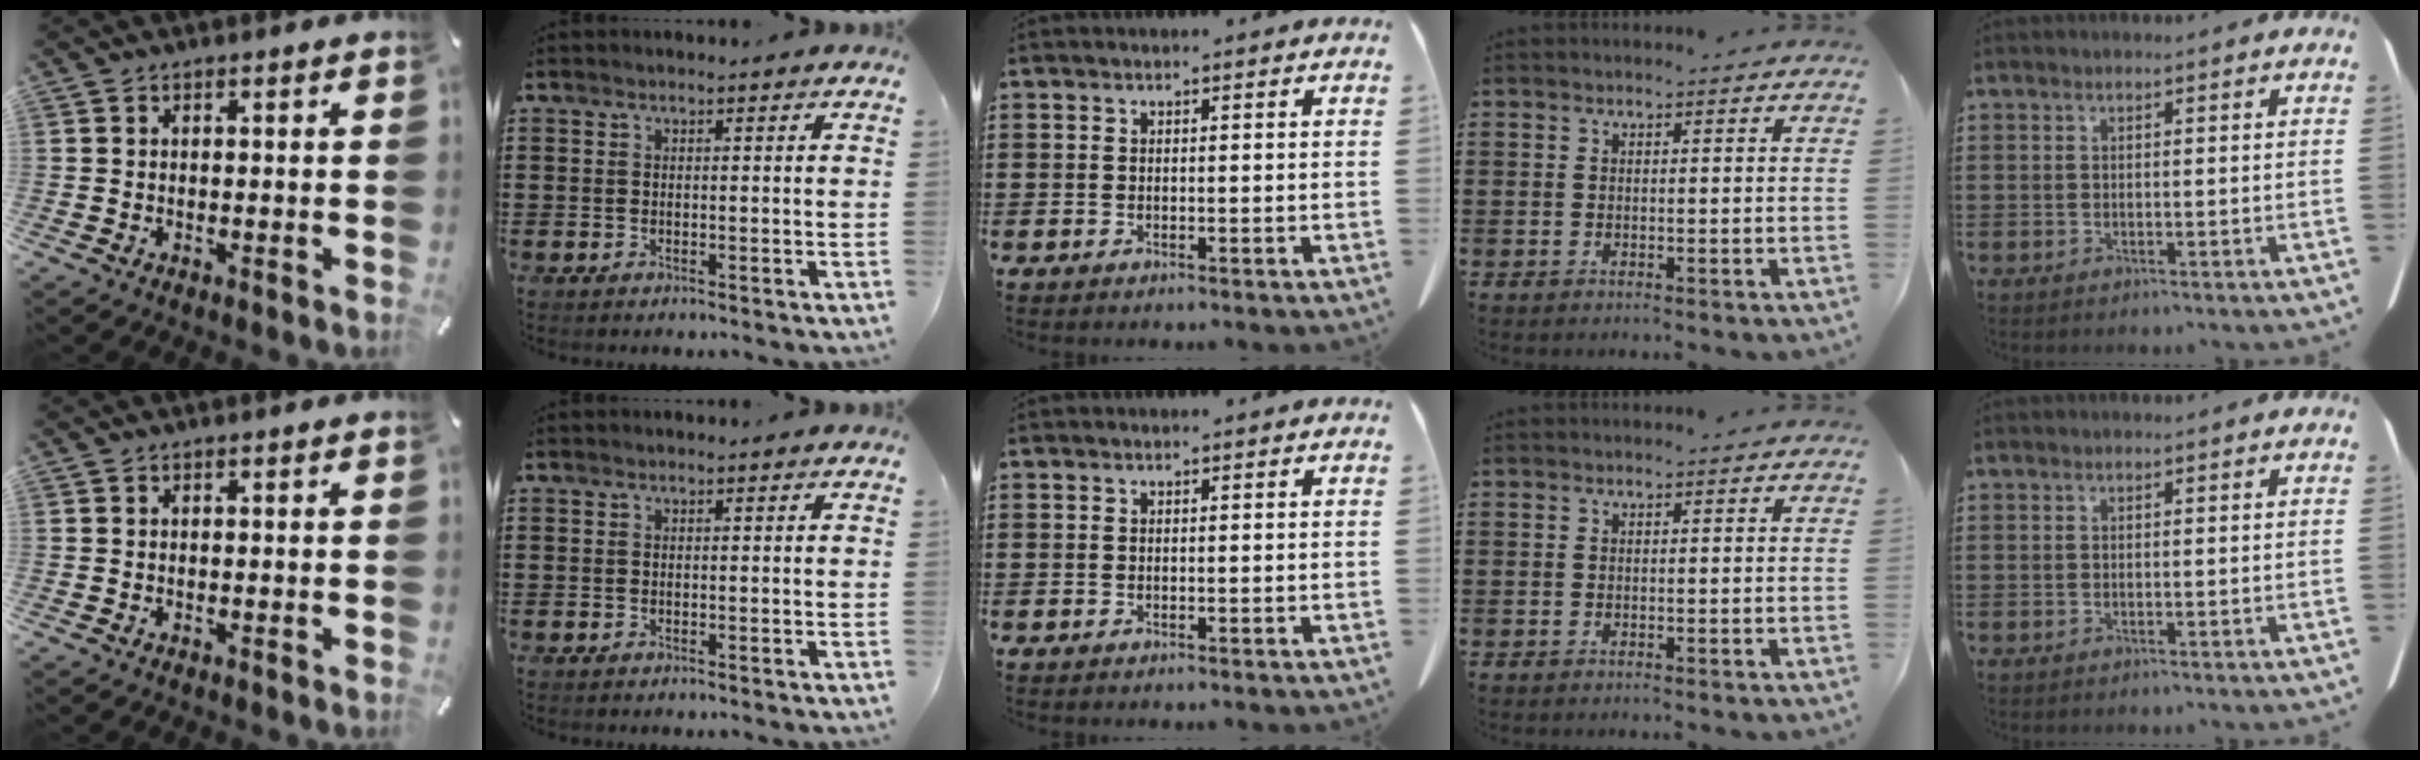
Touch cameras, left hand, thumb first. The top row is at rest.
{}